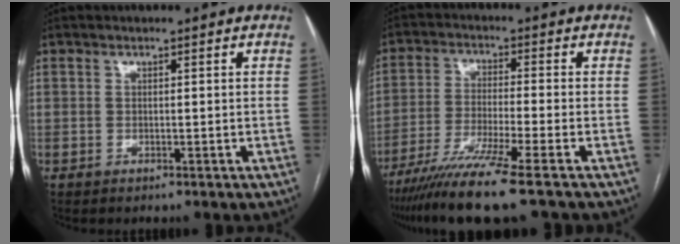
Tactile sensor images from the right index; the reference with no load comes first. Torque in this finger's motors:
{"motor_torque": [1.09, -1.05, 0.81, 0.19]}